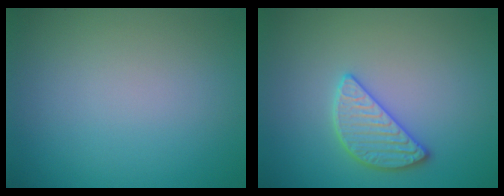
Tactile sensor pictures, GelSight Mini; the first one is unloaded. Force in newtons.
{"total": 2.8, "press": 2.8, "slide": 0.3}